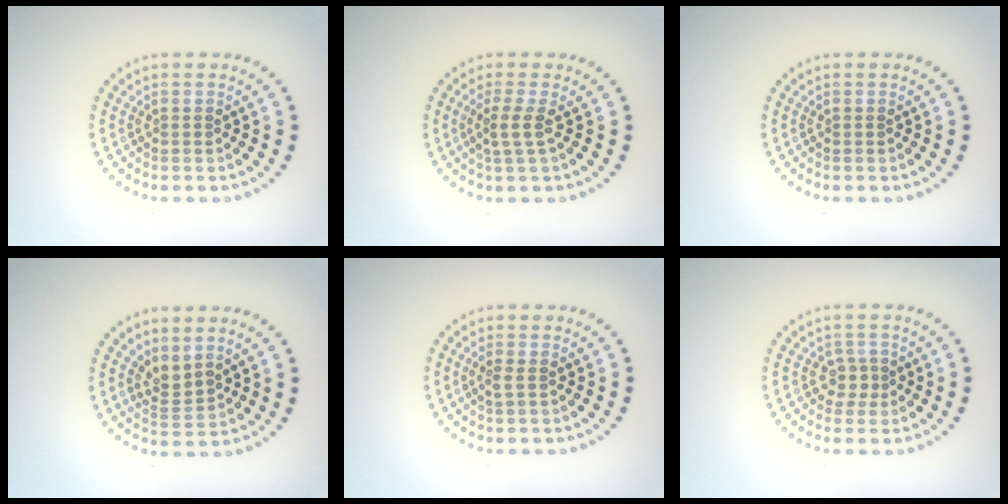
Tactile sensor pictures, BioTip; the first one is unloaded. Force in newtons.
{"total": 1.8, "press": 1.4, "slide": 1.1}
{"total": 0.0}
{"total": 2.2, "press": 1.5, "slide": 1.7}
{"total": 0.8, "press": 0.6, "slide": 0.5}
{"total": 1.6, "press": 1.2, "slide": 1.0}